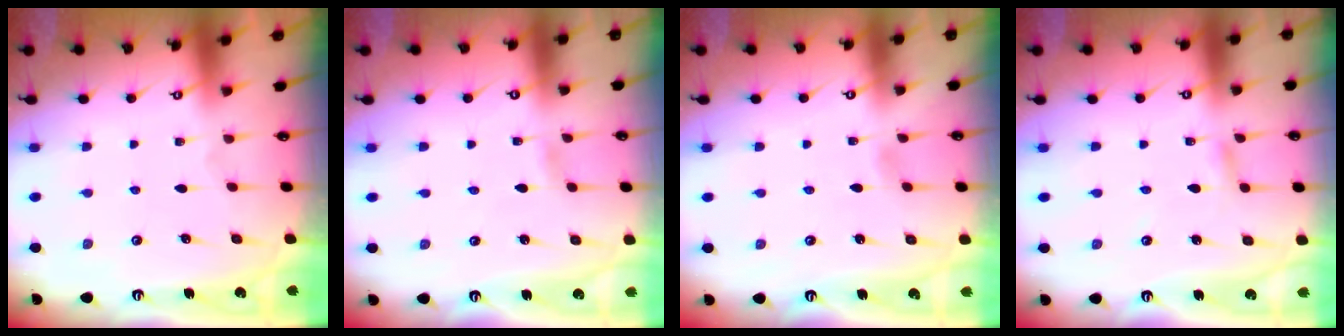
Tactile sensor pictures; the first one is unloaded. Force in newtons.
{"total": 0.5, "press": 0.5, "slide": 0.1}
{"total": 2.1, "press": 2.1, "slide": 0.3}
{"total": 2.3, "press": 2.3, "slide": 0.1}